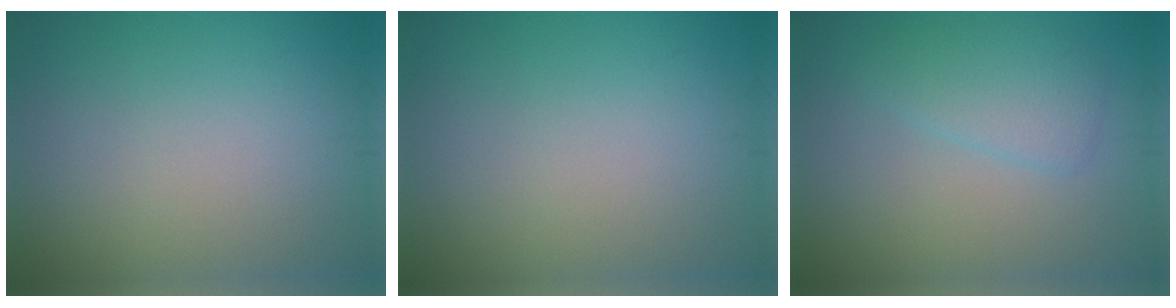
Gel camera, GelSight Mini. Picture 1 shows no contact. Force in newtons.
{"total": 0.0}
{"total": 2.6, "press": 2.6, "slide": 0.1}